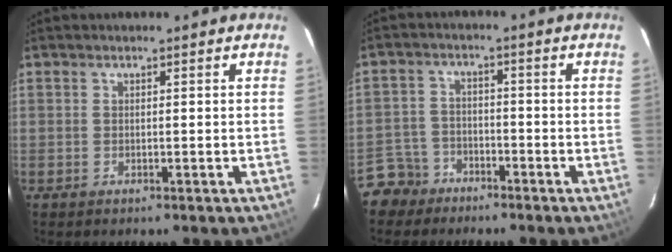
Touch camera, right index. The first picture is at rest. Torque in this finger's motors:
{"motor_torque": [-1.29, -0.85, -1.05, -0.21]}